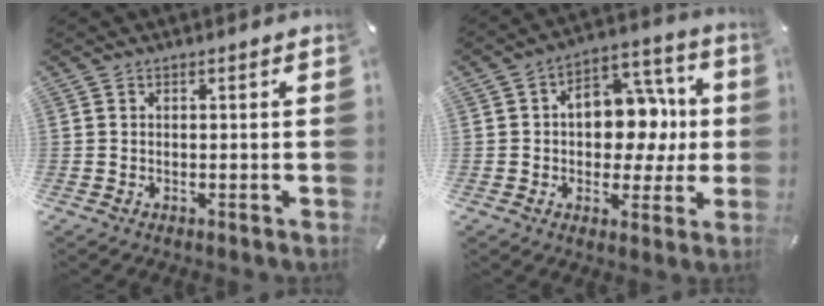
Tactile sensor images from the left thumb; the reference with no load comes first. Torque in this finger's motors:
{"motor_torque": [1.44, 2.76, 0.90, -0.55, 0.06]}